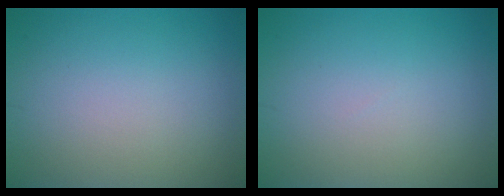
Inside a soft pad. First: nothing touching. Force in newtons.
{"total": 0.0}